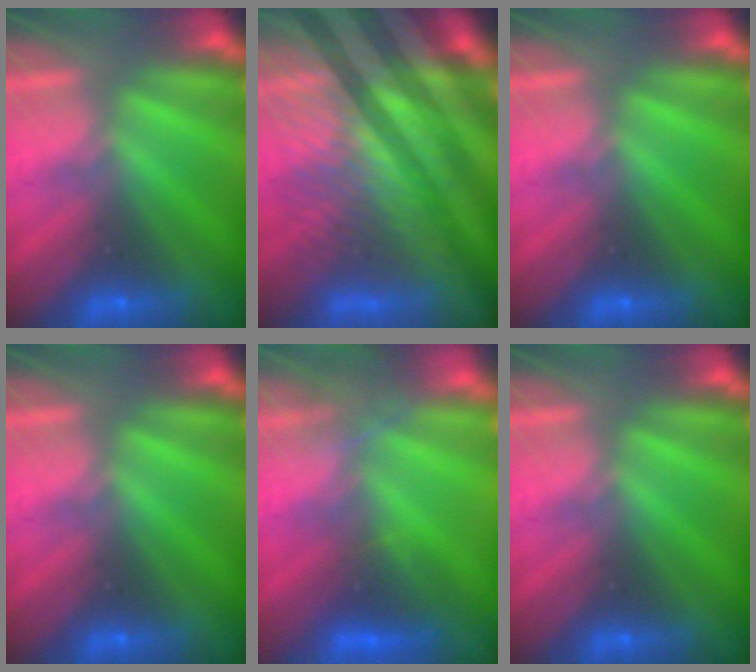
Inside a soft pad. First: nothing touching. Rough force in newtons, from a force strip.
{"total": 6.4}
{"total": 0.0}
{"total": 0.0}
{"total": 4.7}
{"total": 0.0}